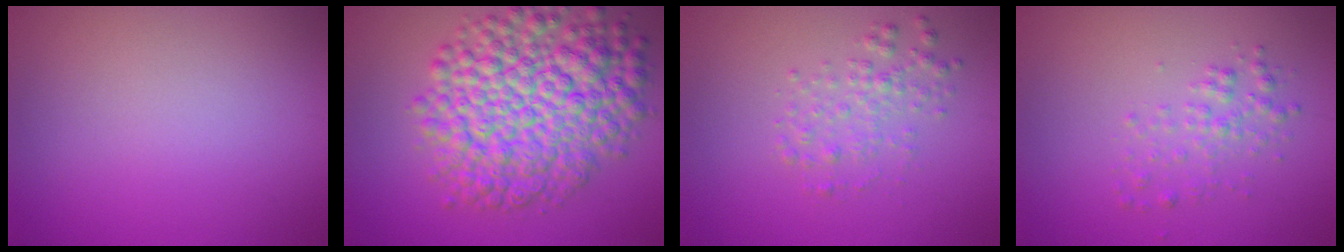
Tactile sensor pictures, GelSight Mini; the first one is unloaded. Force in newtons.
{"total": 10.2, "press": 10.2, "slide": 0.3}
{"total": 2.0, "press": 2.0, "slide": 0.1}
{"total": 1.8, "press": 1.8, "slide": 0.0}